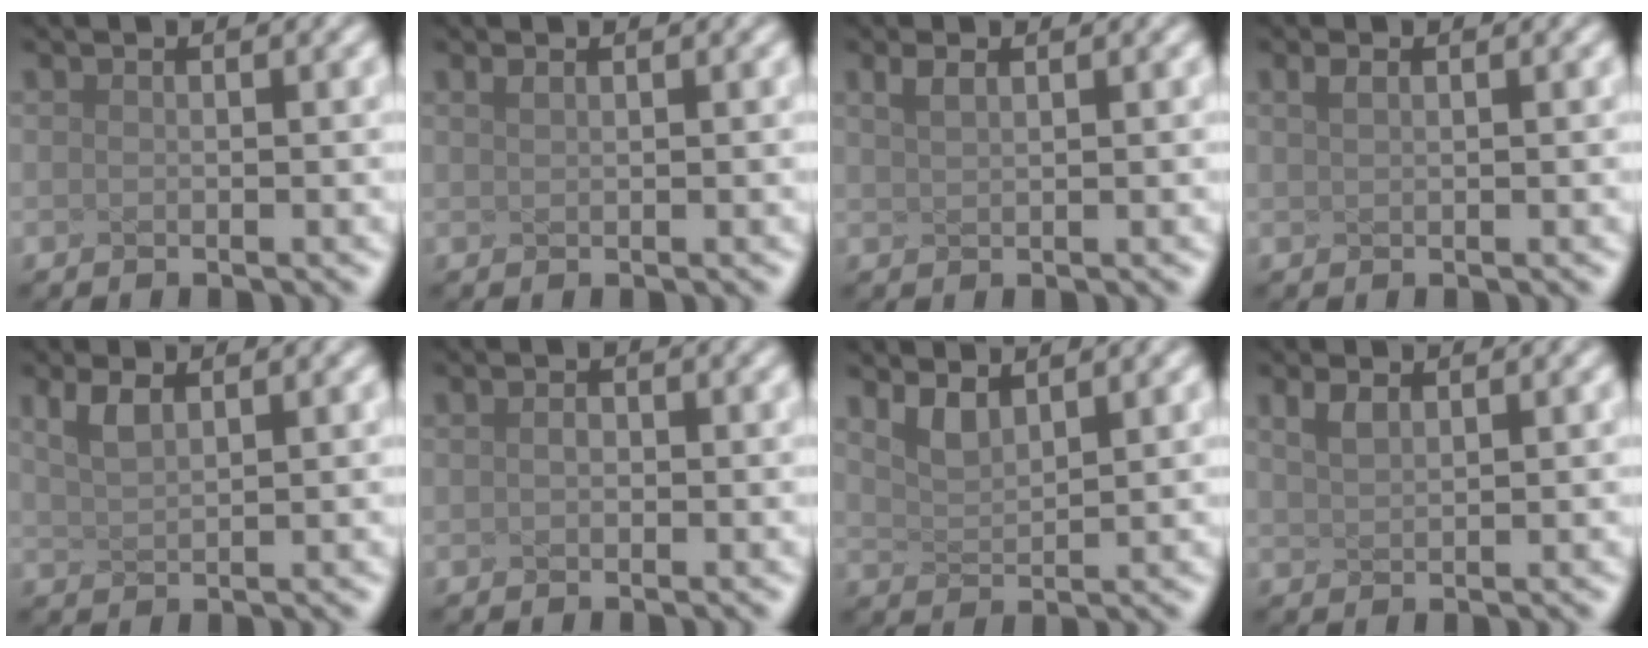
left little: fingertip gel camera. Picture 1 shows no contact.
{"total": 0.6, "force": [0.4, 0.2, 0.4], "torque": [-0.008, 0.003, 0.007]}
{"total": 1.3, "force": [0.8, 0.5, 0.9], "torque": [-0.019, 0.004, 0.016]}
{"total": 0.9, "force": [0.5, 0.4, 0.7], "torque": [-0.014, 0.005, 0.010]}
{"total": 2.2, "force": [1.2, 0.8, 1.6], "torque": [-0.040, 0.003, 0.027]}
{"total": 0.9, "force": [-0.1, 0.6, 0.6], "torque": [-0.014, 0.005, -0.003]}
{"total": 2.1, "force": [1.6, 0.6, 1.2], "torque": [-0.028, -0.005, 0.036]}
{"total": 1.5, "force": [1.0, 0.6, 1.0], "torque": [-0.025, 0.004, 0.023]}